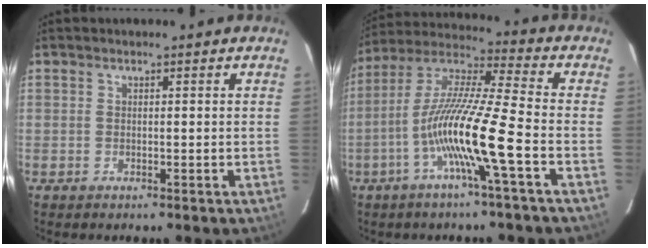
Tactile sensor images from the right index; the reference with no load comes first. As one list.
[{"total": 14.7, "force": [-5.8, -0.5, 13.5], "torque": [-0.257, -0.003, -0.118]}]